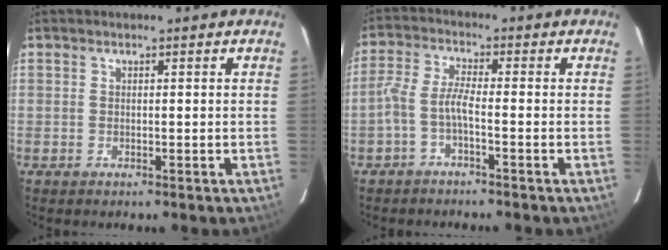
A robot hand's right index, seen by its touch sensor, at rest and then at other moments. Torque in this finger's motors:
{"motor_torque": [0.92, -0.33, 0.44, 0.12]}